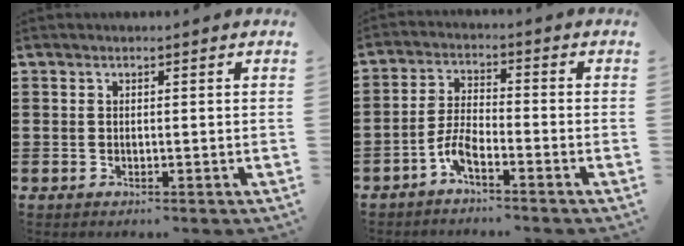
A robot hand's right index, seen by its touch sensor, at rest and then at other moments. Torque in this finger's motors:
{"motor_torque": [1.31, 0.83, 0.12, 0.06]}